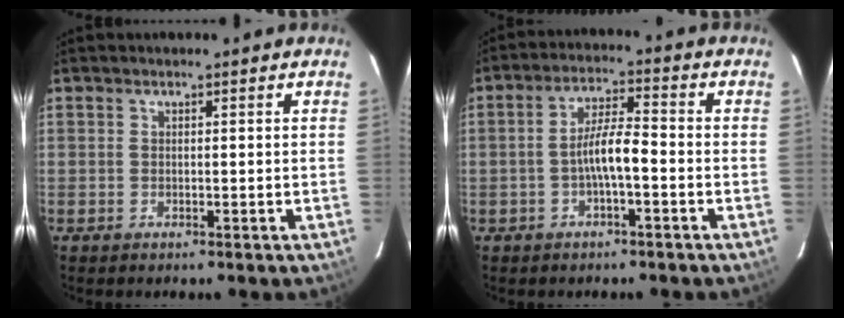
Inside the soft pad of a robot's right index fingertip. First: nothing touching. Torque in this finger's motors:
{"motor_torque": [0.67, -0.50, 0.55, 0.12]}